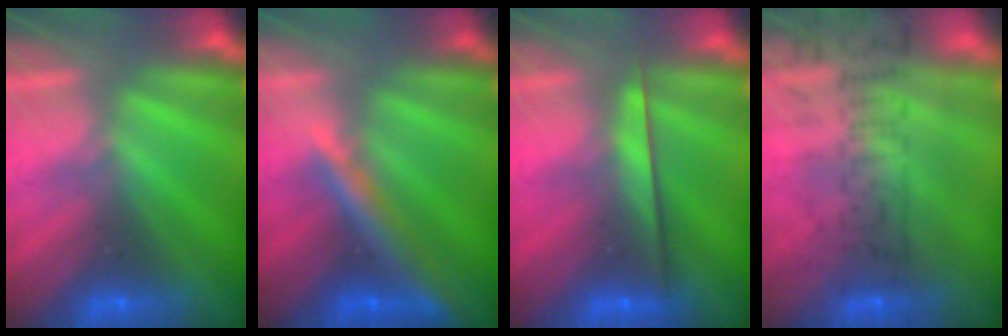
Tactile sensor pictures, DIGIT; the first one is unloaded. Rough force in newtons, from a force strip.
{"total": 9.1}
{"total": 2.4}
{"total": 7.9}